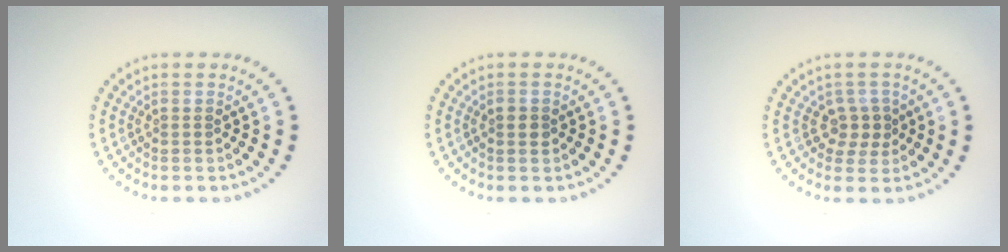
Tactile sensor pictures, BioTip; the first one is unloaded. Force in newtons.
{"total": 1.0, "press": 1.0, "slide": 0.1}
{"total": 2.1, "press": 1.9, "slide": 1.0}